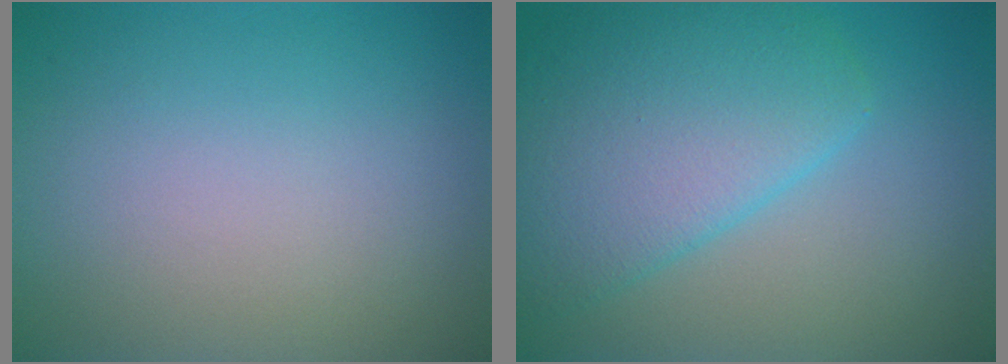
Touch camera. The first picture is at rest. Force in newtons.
{"total": 6.9, "press": 6.9, "slide": 0.2}